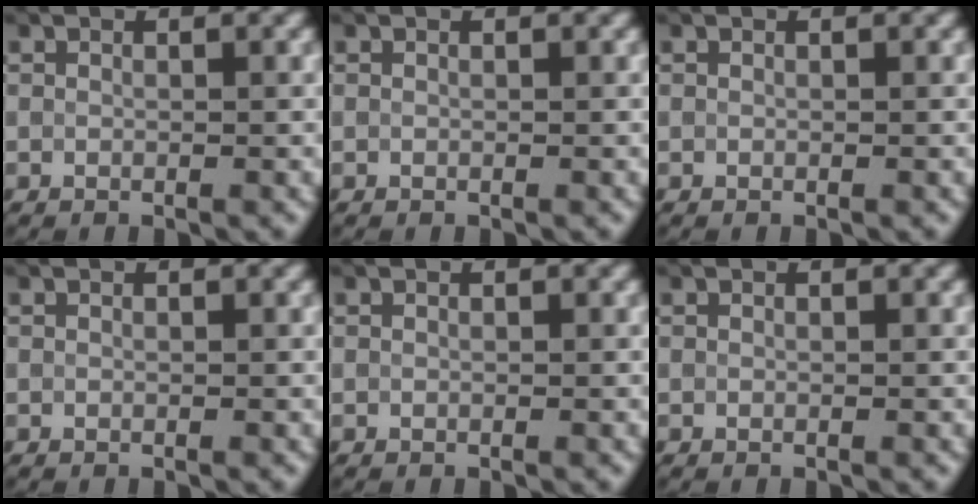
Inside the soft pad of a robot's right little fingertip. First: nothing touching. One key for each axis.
{"total": 0.0}
{"total": 0.0}
{"total": 0.0}
{"total": 0.0}
{"total": 0.0}